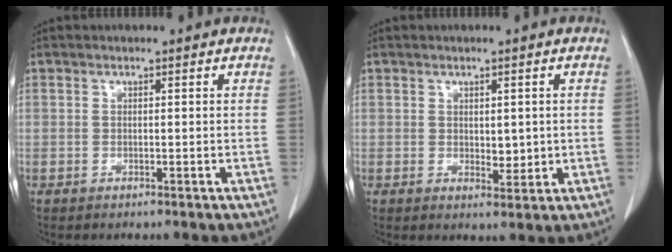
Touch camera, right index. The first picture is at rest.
{"total": 2.7, "force": [0.3, 1.5, 2.2], "torque": [-0.029, -0.004, 0.014]}